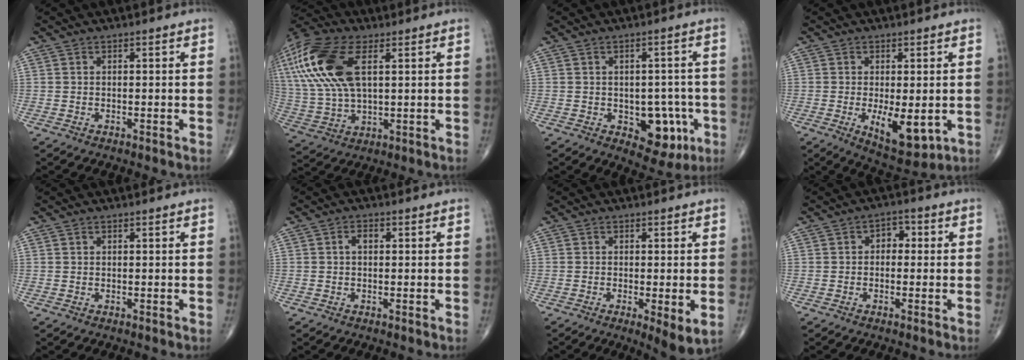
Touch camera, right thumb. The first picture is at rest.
{"total": 21.6, "force": [6.9, 10.6, 17.5], "torque": [-0.406, 0.004, 0.130]}
{"total": 9.0, "force": [-2.8, 5.7, 6.4], "torque": [-0.038, 0.011, -0.026]}
{"total": 9.1, "force": [-1.9, 4.0, 8.0], "torque": [-0.110, -0.020, -0.017]}
{"total": 0.0}
{"total": 1.8, "force": [0.2, 1.1, 1.4], "torque": [-0.021, 0.007, 0.001]}
{"total": 5.2, "force": [-1.4, 1.2, 4.9], "torque": [-0.084, -0.019, -0.024]}
{"total": 3.1, "force": [0.1, 2.2, 2.1], "torque": [-0.010, 0.012, -0.009]}